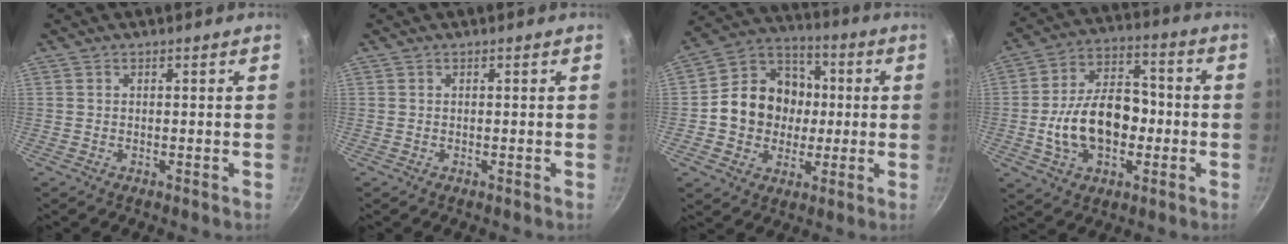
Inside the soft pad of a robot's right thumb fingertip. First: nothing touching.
{"total": 0.0}
{"total": 15.3, "force": [-0.3, 13.3, 7.6], "torque": [-0.092, 0.028, -0.015]}
{"total": 16.6, "force": [-2.5, 10.8, 12.4], "torque": [-0.176, 0.041, -0.047]}